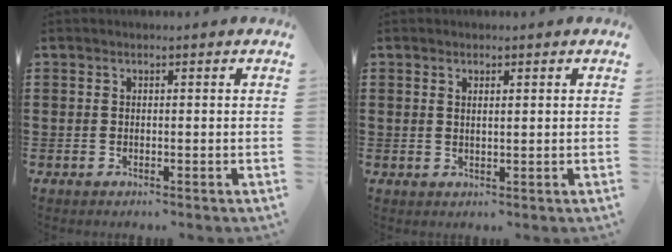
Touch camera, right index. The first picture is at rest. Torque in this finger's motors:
{"motor_torque": [-0.16, 0.28, -0.02, -0.01]}